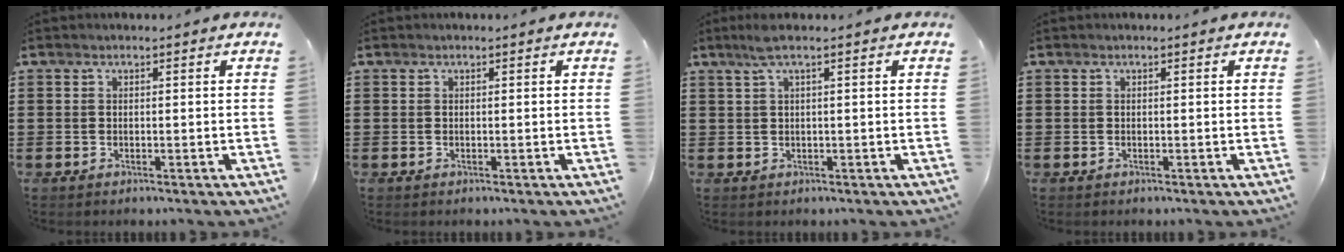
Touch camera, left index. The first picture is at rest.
{"total": 0.0}
{"total": 2.1, "force": [0.8, -0.1, 2.0], "torque": [-0.046, -0.004, 0.012]}
{"total": 0.0}